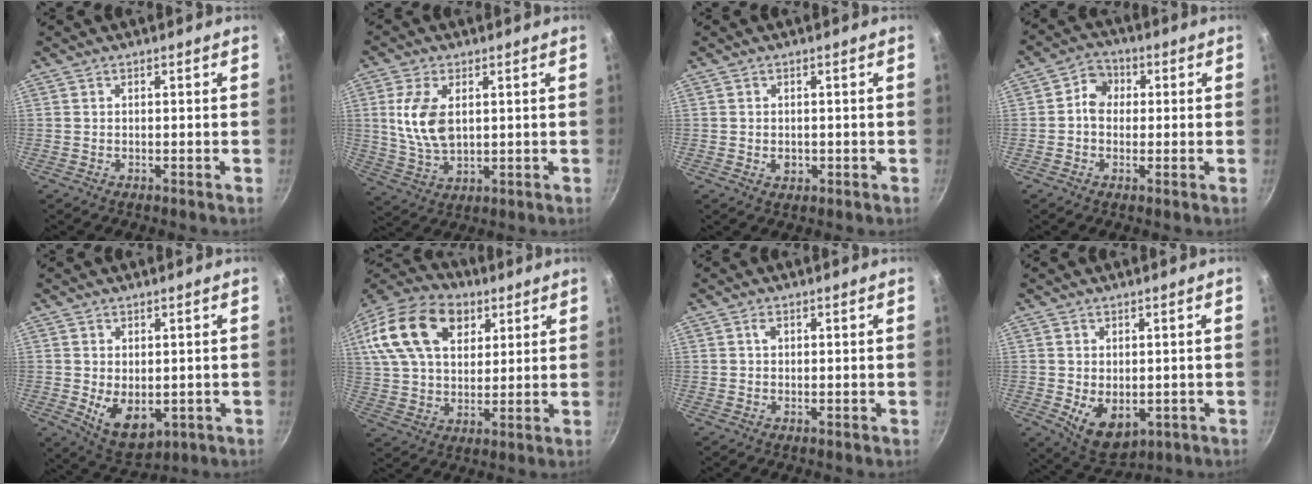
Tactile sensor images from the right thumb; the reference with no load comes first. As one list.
[{"total": 9.9, "force": [1.9, 5.6, 7.9], "torque": [-0.155, -0.014, 0.042]}, {"total": 2.1, "force": [-0.3, 1.7, 1.2], "torque": [-0.017, -0.003, -0.004]}, {"total": 5.8, "force": [0.4, 5.0, 2.9], "torque": [-0.017, 0.009, -0.008]}, {"total": 8.3, "force": [-0.7, 5.5, 6.2], "torque": [-0.083, -0.018, 0.010]}, {"total": 22.3, "force": [8.8, 14.7, 14.3], "torque": [-0.252, 0.008, 0.149]}, {"total": 1.5, "force": [0.4, 1.1, 0.9], "torque": [-0.011, 0.000, 0.005]}, {"total": 7.9, "force": [-0.9, 5.5, 5.6], "torque": [-0.074, -0.016, 0.005]}]